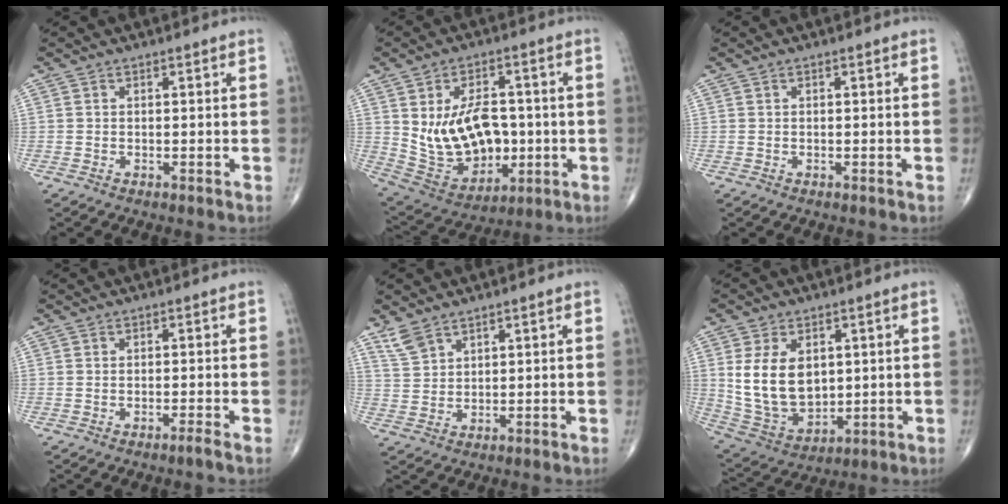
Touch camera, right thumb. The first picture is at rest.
{"total": 16.0, "force": [0.2, 10.7, 11.8], "torque": [-0.167, -0.001, 0.030]}
{"total": 0.0}
{"total": 1.0, "force": [-0.7, -0.3, 0.6], "torque": [-0.017, 0.002, -0.013]}
{"total": 4.1, "force": [3.2, 1.8, 1.6], "torque": [-0.031, -0.011, 0.074]}
{"total": 13.4, "force": [2.3, 8.9, 9.8], "torque": [-0.159, -0.019, 0.064]}